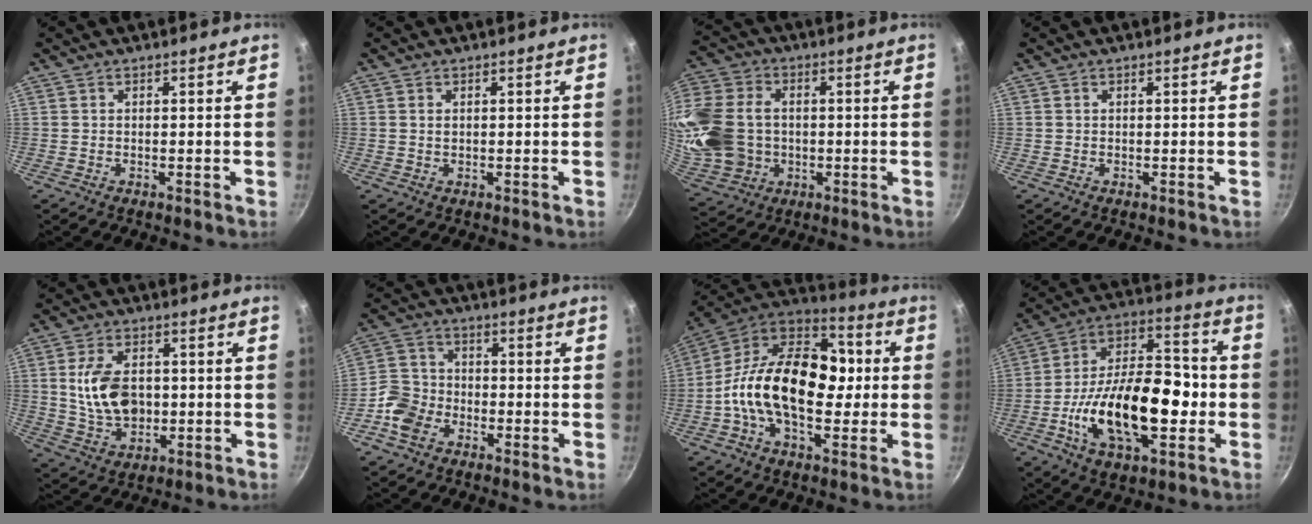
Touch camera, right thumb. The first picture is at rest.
{"total": 0.9, "force": [0.2, 0.6, 0.6], "torque": [-0.009, 0.002, 0.004]}
{"total": 22.3, "force": [0.0, 17.8, 13.5], "torque": [-0.304, 0.020, 0.011]}
{"total": 0.0}
{"total": 11.8, "force": [0.7, 7.9, 8.8], "torque": [-0.140, -0.002, 0.019]}
{"total": 7.4, "force": [-3.7, 5.5, 3.3], "torque": [-0.045, 0.027, -0.083]}
{"total": 24.2, "force": [-0.9, 15.0, 18.9], "torque": [-0.286, 0.044, -0.036]}
{"total": 24.3, "force": [-5.1, 13.0, 19.9], "torque": [-0.307, 0.043, -0.086]}